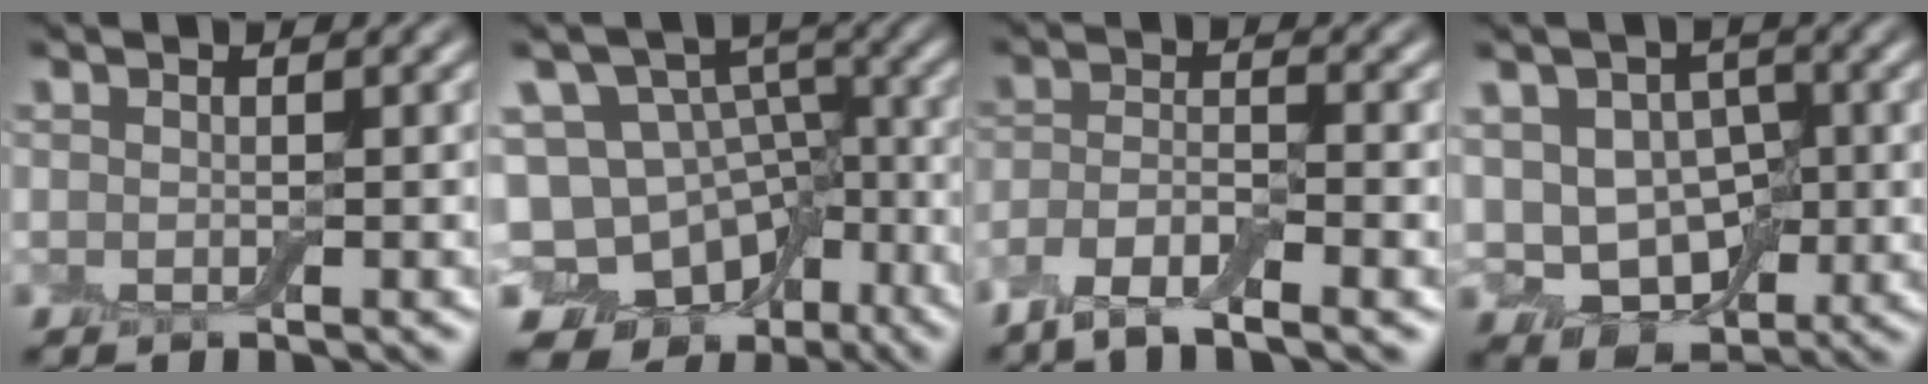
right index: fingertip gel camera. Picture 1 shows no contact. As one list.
[{"total": 14.5, "force": [-8.1, 10.9, 5.0], "torque": [-0.081, -0.006, -0.117]}, {"total": 4.6, "force": [-3.1, 1.2, 3.2], "torque": [-0.065, -0.008, -0.067]}, {"total": 8.3, "force": [-0.9, 6.2, 5.4], "torque": [-0.073, -0.004, -0.012]}]